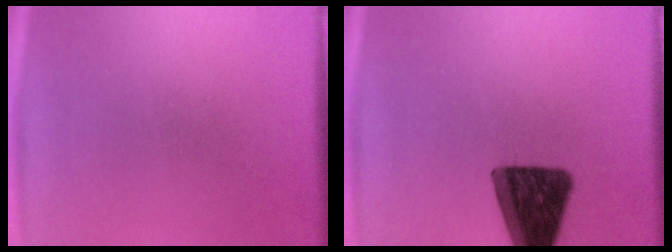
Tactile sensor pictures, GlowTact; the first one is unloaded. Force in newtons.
{"total": 14.1}